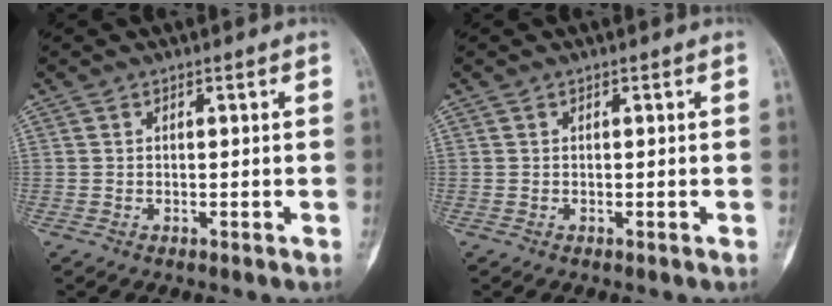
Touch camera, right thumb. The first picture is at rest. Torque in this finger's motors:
{"motor_torque": [0.00, 0.00, 0.01, 0.00, 0.01]}